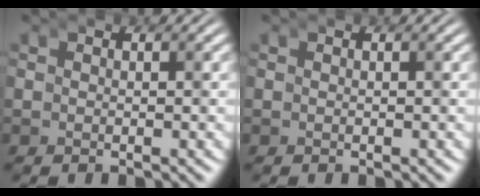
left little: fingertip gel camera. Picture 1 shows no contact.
{"total": 0.0}